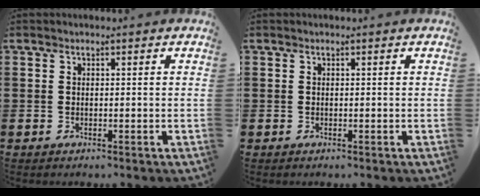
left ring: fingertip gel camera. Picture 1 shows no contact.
{"total": 0.0}